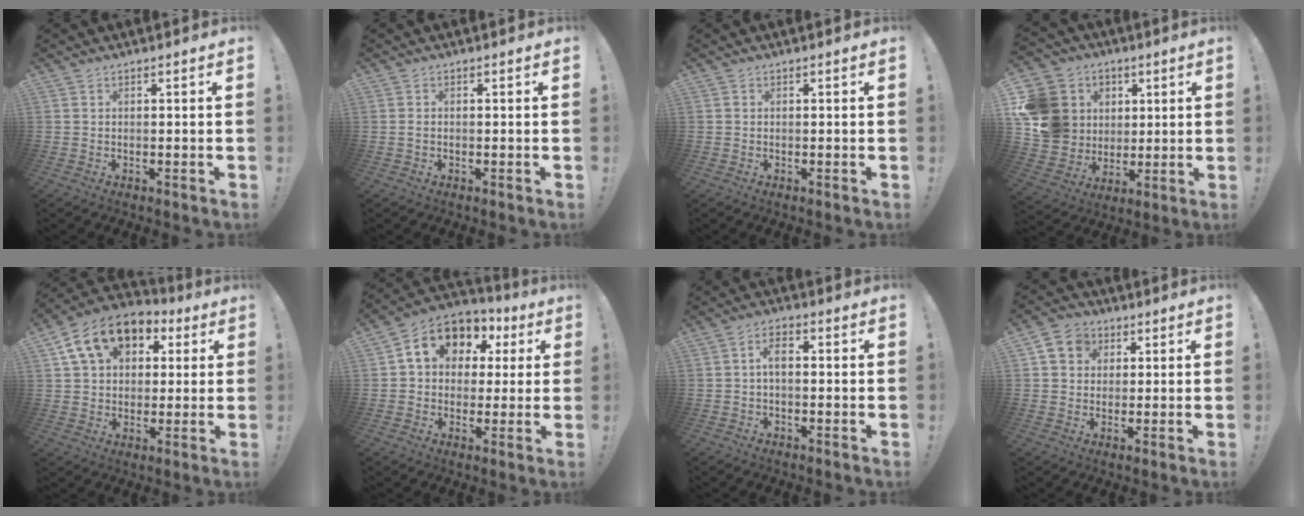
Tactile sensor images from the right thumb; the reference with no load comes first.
{"total": 0.7, "force": [-0.1, 0.3, 0.7], "torque": [-0.019, 0.005, -0.001]}
{"total": 0.0}
{"total": 16.9, "force": [3.7, 15.3, 6.1], "torque": [-0.104, -0.005, 0.102]}
{"total": 15.3, "force": [6.7, 10.9, 8.4], "torque": [-0.139, -0.016, 0.129]}
{"total": 11.9, "force": [4.5, 9.2, 6.2], "torque": [-0.097, -0.020, 0.084]}
{"total": 4.4, "force": [0.1, 2.1, 3.9], "torque": [-0.064, 0.008, 0.000]}
{"total": 8.1, "force": [2.7, 7.0, 3.1], "torque": [-0.044, 0.000, 0.055]}